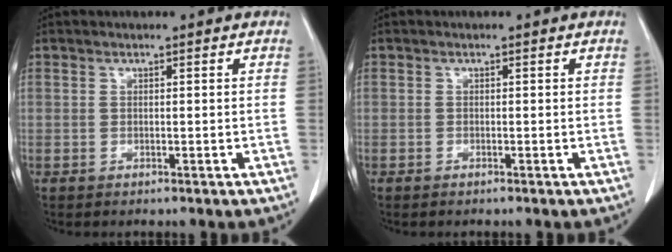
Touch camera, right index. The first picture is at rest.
{"total": 0.0}